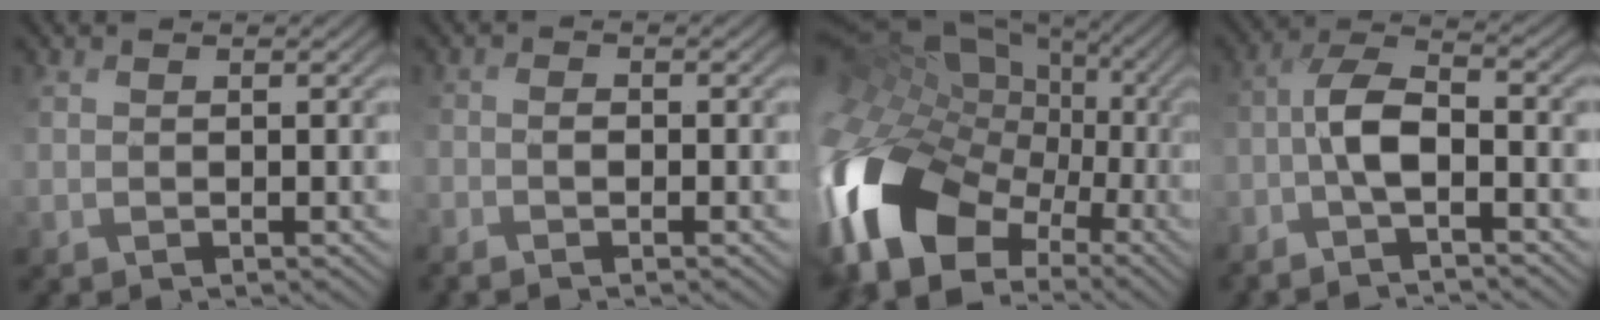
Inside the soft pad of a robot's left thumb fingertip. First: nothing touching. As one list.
[{"total": 2.4, "force": [-1.4, 1.0, 1.6], "torque": [-0.027, 0.002, -0.030]}, {"total": 19.3, "force": [-5.2, 13.1, 13.1], "torque": [-0.329, -0.017, -0.096]}, {"total": 5.9, "force": [-2.6, 1.9, 5.0], "torque": [-0.099, 0.008, -0.066]}]